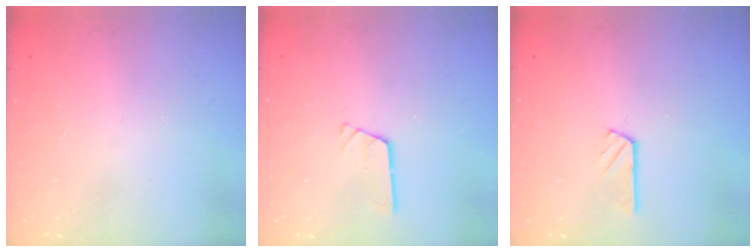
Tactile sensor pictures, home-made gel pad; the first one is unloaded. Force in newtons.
{"total": 3.1, "press": 3.1, "slide": 0.2}
{"total": 2.7, "press": 2.7, "slide": 0.1}